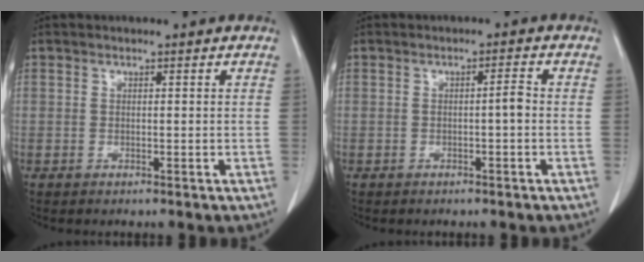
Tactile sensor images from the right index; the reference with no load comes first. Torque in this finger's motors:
{"motor_torque": [0.13, -0.11, 0.03, 0.03]}